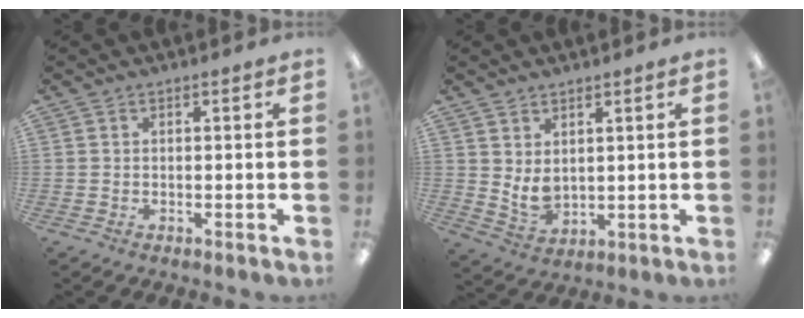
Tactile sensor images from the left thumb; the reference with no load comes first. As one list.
[{"total": 5.0, "force": [2.7, 3.1, 2.9], "torque": [-0.050, -0.021, 0.049]}]